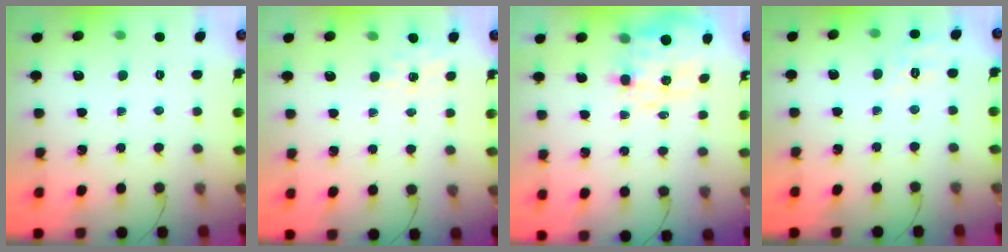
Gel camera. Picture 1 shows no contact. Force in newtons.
{"total": 1.5, "press": 1.1, "slide": 1.1}
{"total": 11.6, "press": 11.5, "slide": 1.4}
{"total": 2.0, "press": 0.4, "slide": 1.9}